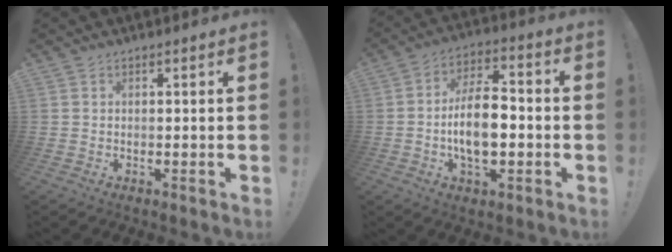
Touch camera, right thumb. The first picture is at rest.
{"total": 13.1, "force": [-2.8, 6.9, 10.8], "torque": [-0.202, 0.011, -0.054]}